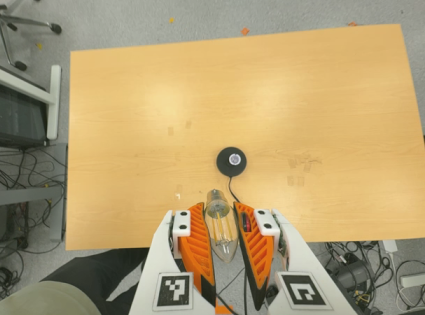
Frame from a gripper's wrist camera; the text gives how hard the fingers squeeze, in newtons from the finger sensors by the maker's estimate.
{"total": 22.1, "left": 24.2, "right": 19.9}